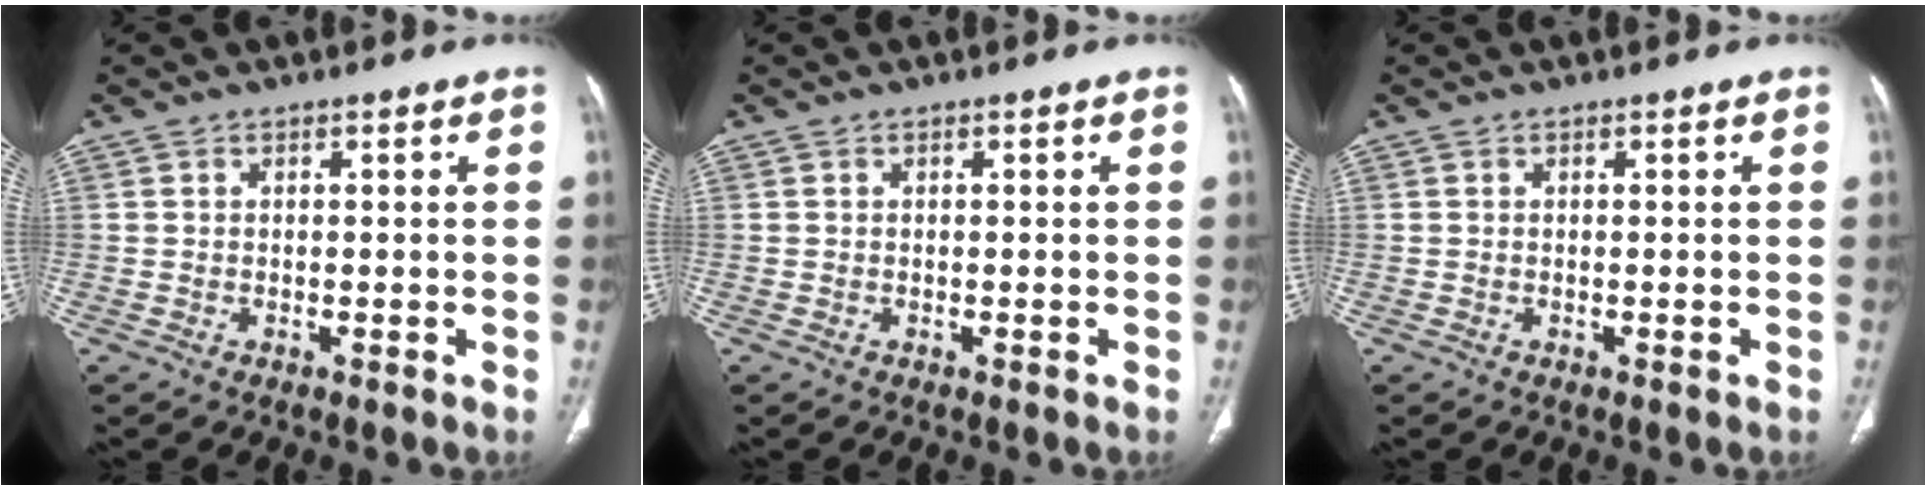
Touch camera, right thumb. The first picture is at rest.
{"total": 0.0}
{"total": 0.0}